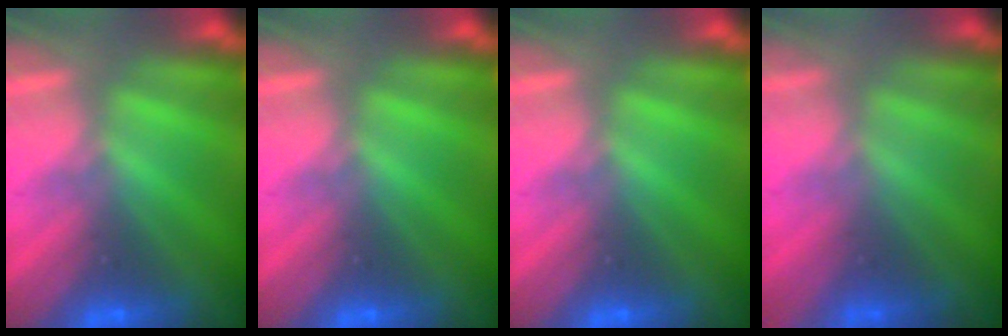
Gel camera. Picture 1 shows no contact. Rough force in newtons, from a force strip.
{"total": 0.0}
{"total": 0.0}
{"total": 2.8}